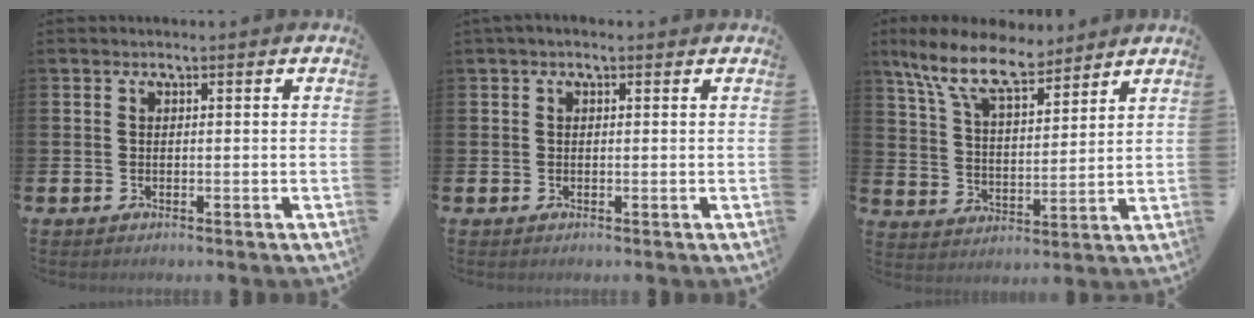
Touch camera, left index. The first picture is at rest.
{"total": 0.7, "force": [0.2, 0.3, 0.6], "torque": [0.000, 0.001, 0.000]}
{"total": 10.4, "force": [8.5, 3.5, 5.0], "torque": [-0.132, -0.033, 0.153]}